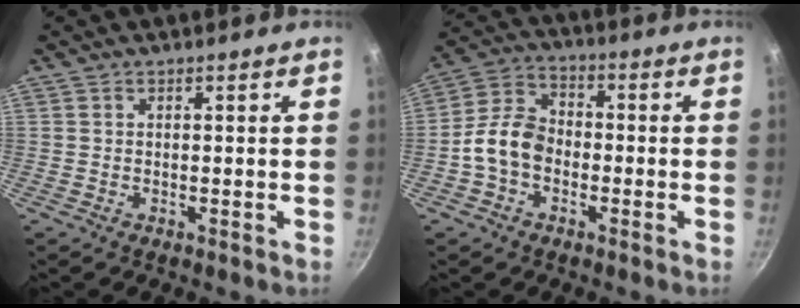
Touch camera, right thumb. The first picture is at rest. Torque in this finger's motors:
{"motor_torque": [1.03, 1.72, 0.96, -1.03, 0.09]}